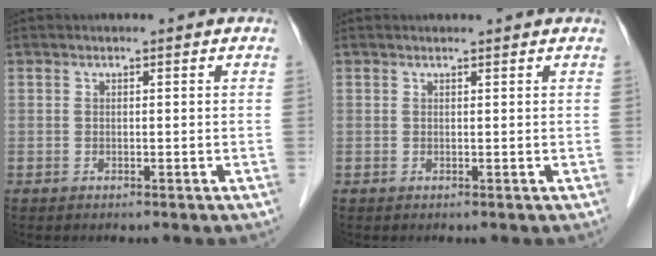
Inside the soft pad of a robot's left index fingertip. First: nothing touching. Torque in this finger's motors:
{"motor_torque": [0.18, -0.09, 0.01, 0.01]}